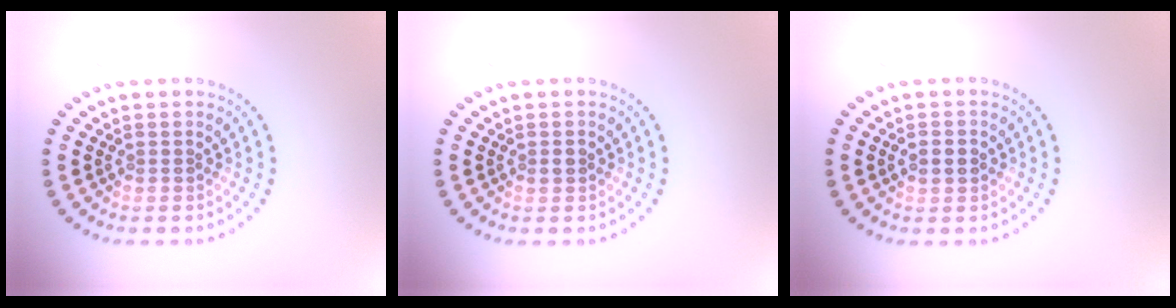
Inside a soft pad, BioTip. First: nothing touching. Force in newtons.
{"total": 0.9, "press": 0.9, "slide": 0.0}
{"total": 2.2, "press": 2.2, "slide": 0.1}